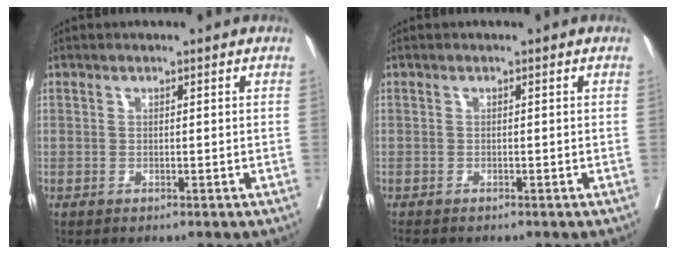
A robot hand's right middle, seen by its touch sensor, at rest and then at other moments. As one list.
[{"total": 1.2, "force": [-1.1, 0.2, 0.4], "torque": [-0.012, -0.005, -0.018]}]